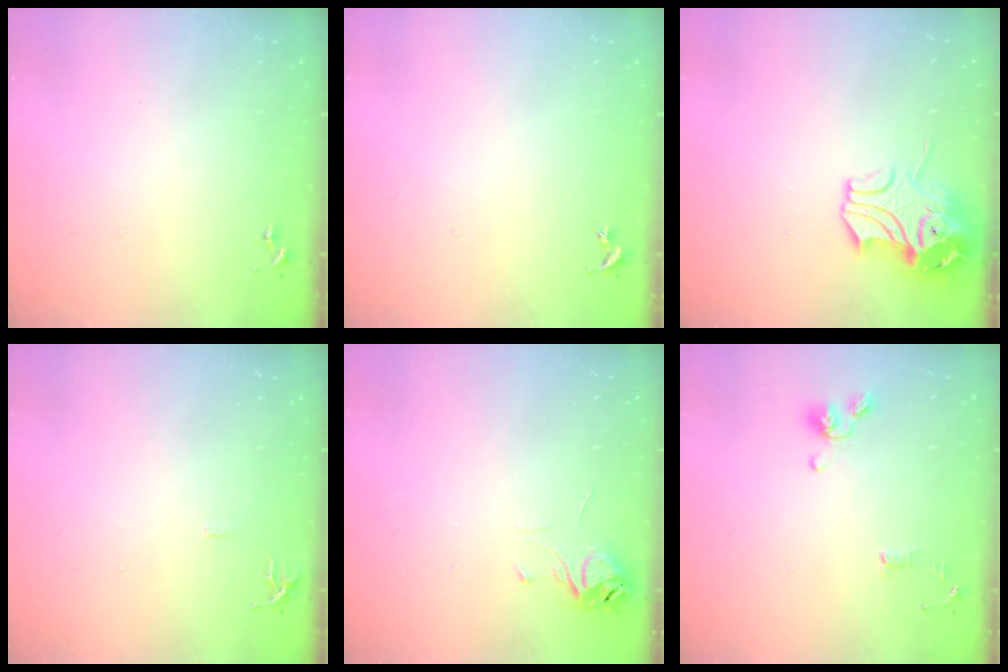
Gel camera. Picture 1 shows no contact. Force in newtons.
{"total": 0.0}
{"total": 12.0, "press": 11.8, "slide": 2.0}
{"total": 6.0, "press": 5.9, "slide": 0.7}
{"total": 6.4, "press": 6.4, "slide": 0.5}
{"total": 10.8, "press": 10.6, "slide": 1.9}